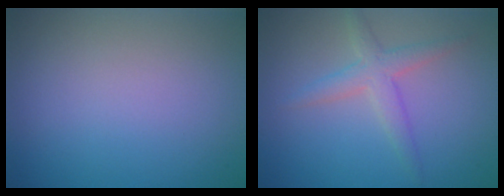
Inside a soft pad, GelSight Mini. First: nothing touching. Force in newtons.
{"total": 2.6, "press": 2.6, "slide": 0.1}